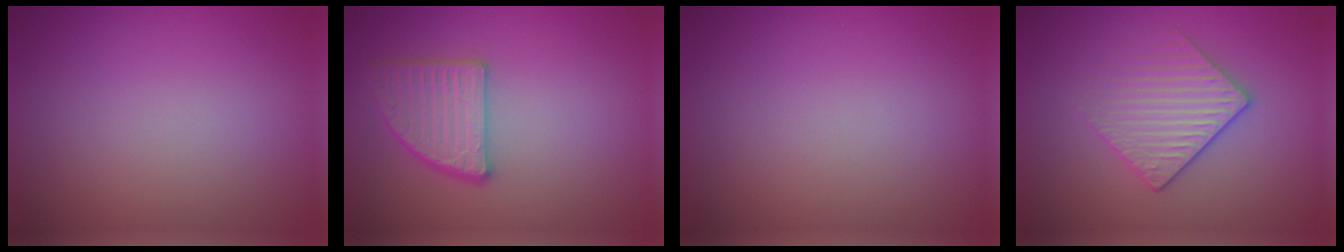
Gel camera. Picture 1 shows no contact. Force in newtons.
{"total": 3.5, "press": 3.3, "slide": 1.1}
{"total": 0.0}
{"total": 3.1, "press": 2.9, "slide": 1.2}